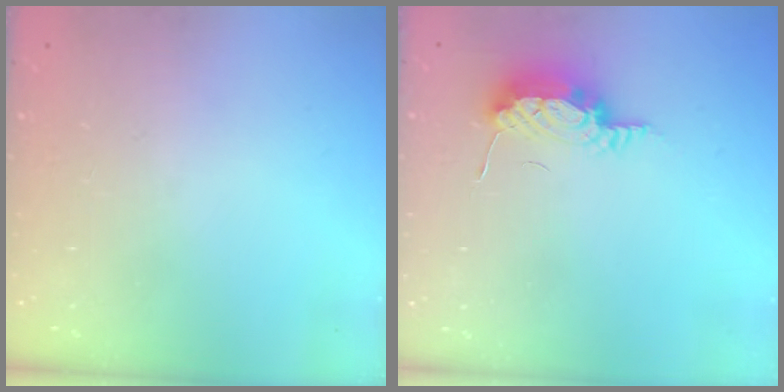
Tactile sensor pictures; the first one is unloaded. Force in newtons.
{"total": 8.3, "press": 8.3, "slide": 0.9}